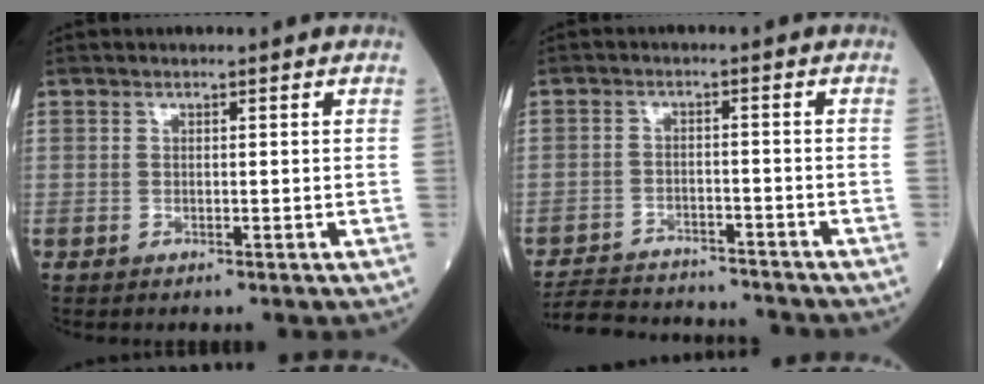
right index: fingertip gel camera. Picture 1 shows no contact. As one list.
[{"total": 13.2, "force": [-12.5, 2.5, 3.3], "torque": [-0.063, 0.008, -0.180]}]